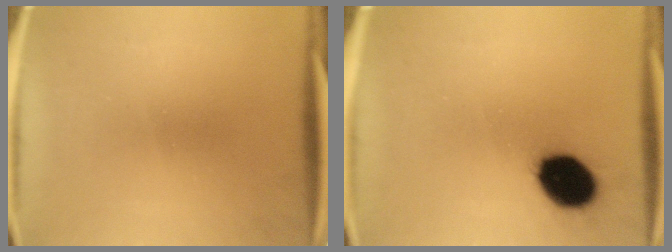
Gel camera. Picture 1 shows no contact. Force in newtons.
{"total": 12.9}